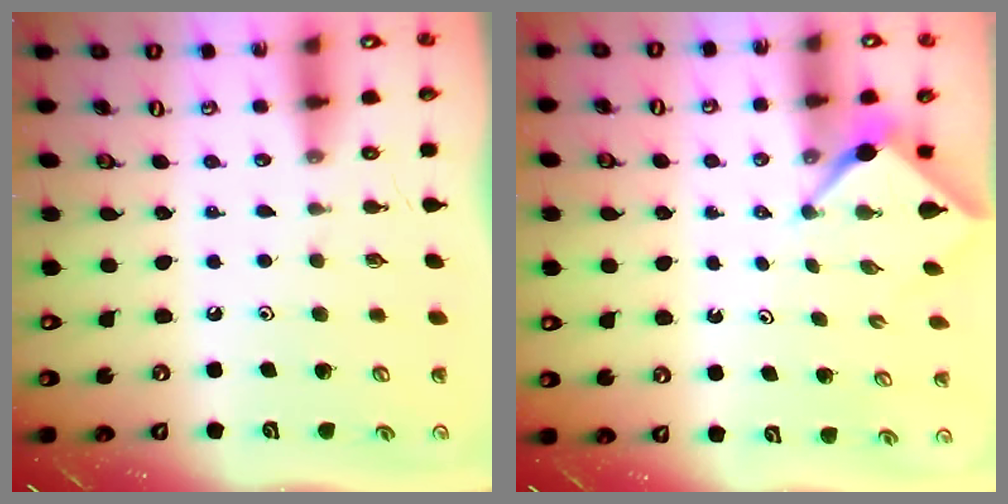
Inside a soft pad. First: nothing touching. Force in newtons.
{"total": 2.5, "press": 2.5, "slide": 0.2}